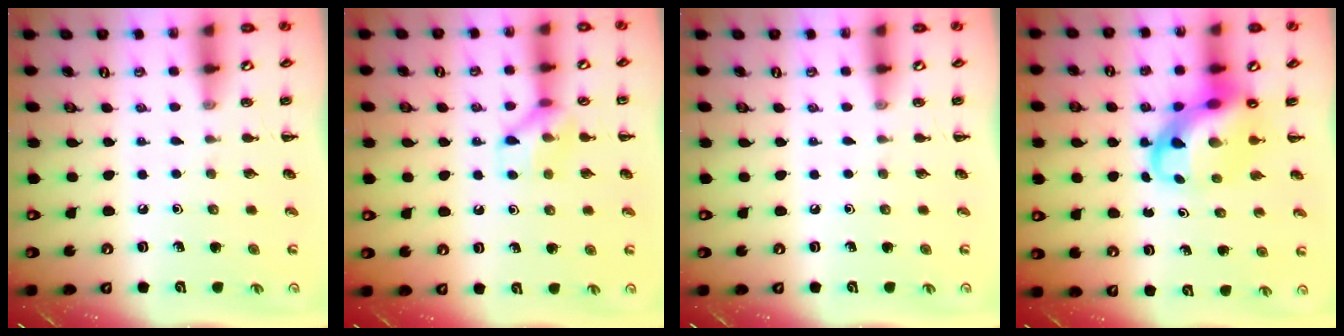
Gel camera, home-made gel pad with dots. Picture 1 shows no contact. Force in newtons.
{"total": 8.8, "press": 8.7, "slide": 0.6}
{"total": 0.0}
{"total": 9.1, "press": 8.8, "slide": 2.4}